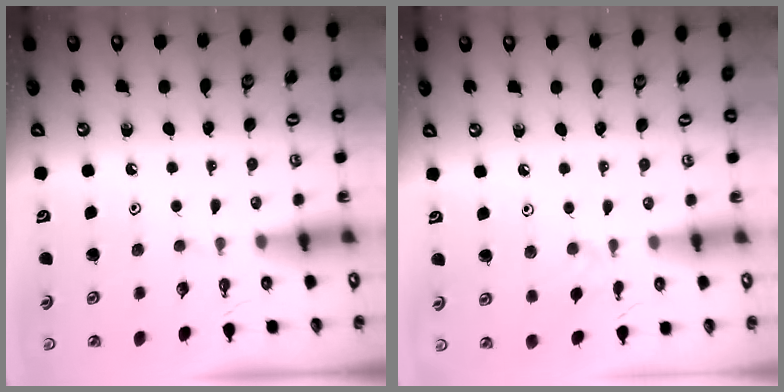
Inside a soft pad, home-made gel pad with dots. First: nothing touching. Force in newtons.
{"total": 2.6, "press": 2.5, "slide": 0.5}